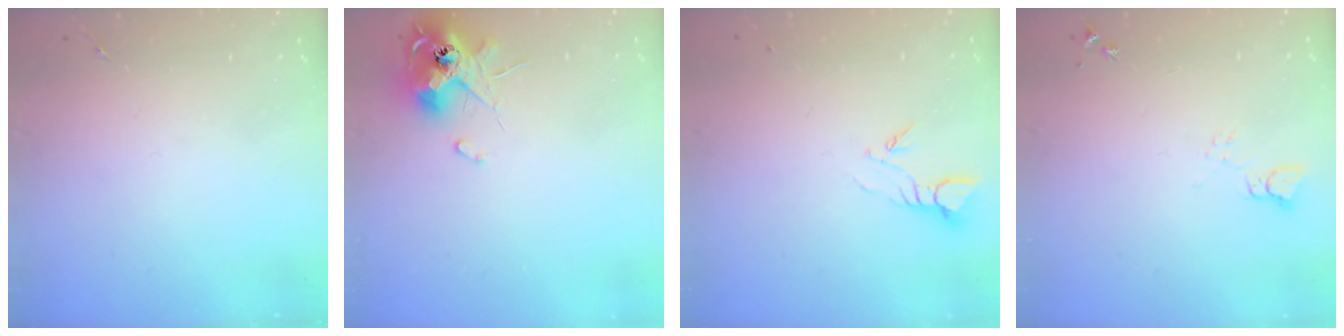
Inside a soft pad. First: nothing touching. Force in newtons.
{"total": 12.8, "press": 12.8, "slide": 1.5}
{"total": 3.9, "press": 3.9, "slide": 0.2}
{"total": 3.5, "press": 3.5, "slide": 0.4}